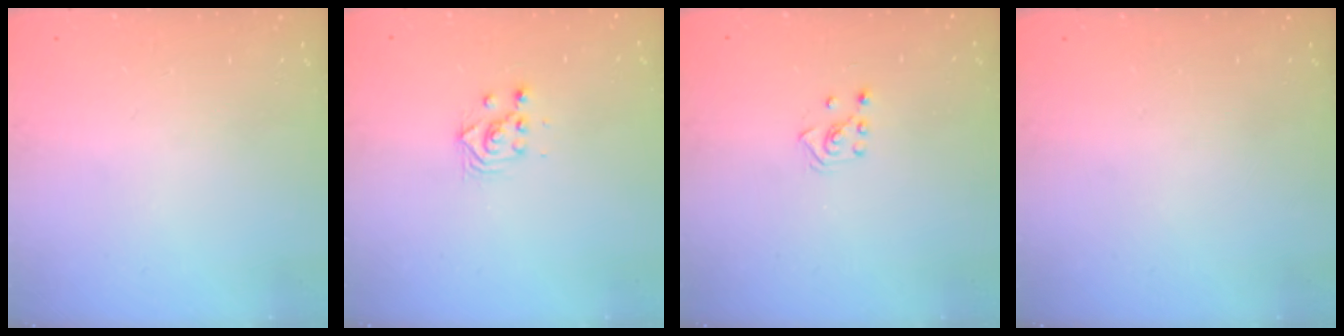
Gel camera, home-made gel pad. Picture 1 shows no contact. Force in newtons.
{"total": 3.0, "press": 3.0, "slide": 0.1}
{"total": 2.6, "press": 2.5, "slide": 0.6}
{"total": 0.0}